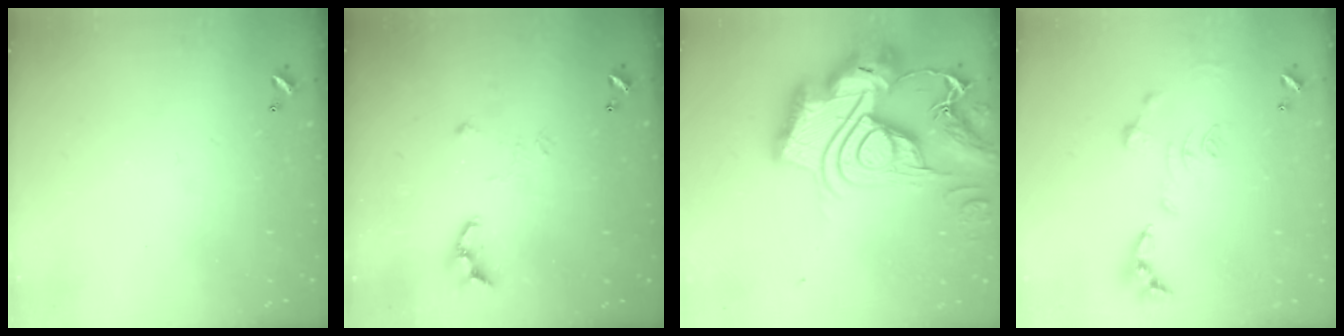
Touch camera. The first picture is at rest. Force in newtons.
{"total": 7.7, "press": 7.6, "slide": 0.6}
{"total": 0.6, "press": 0.6, "slide": 0.0}
{"total": 1.1, "press": 1.0, "slide": 0.4}